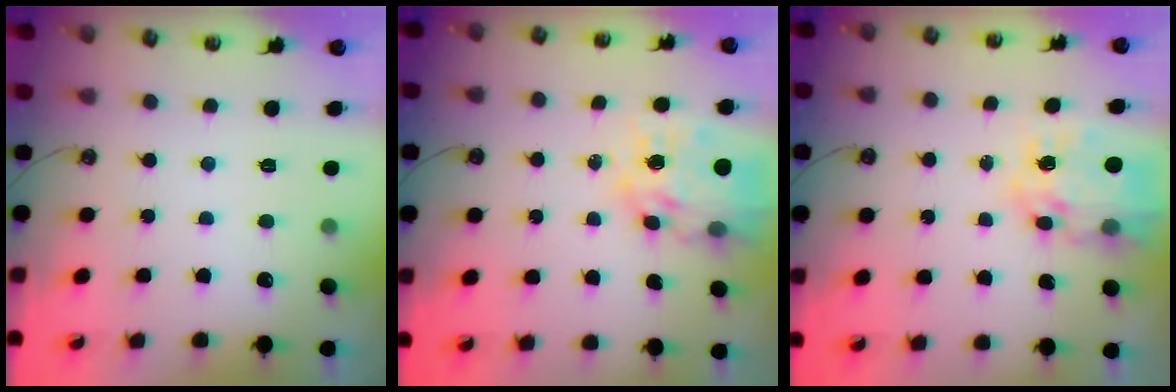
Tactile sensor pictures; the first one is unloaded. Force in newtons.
{"total": 13.7, "press": 13.6, "slide": 1.4}
{"total": 11.7, "press": 11.7, "slide": 1.1}